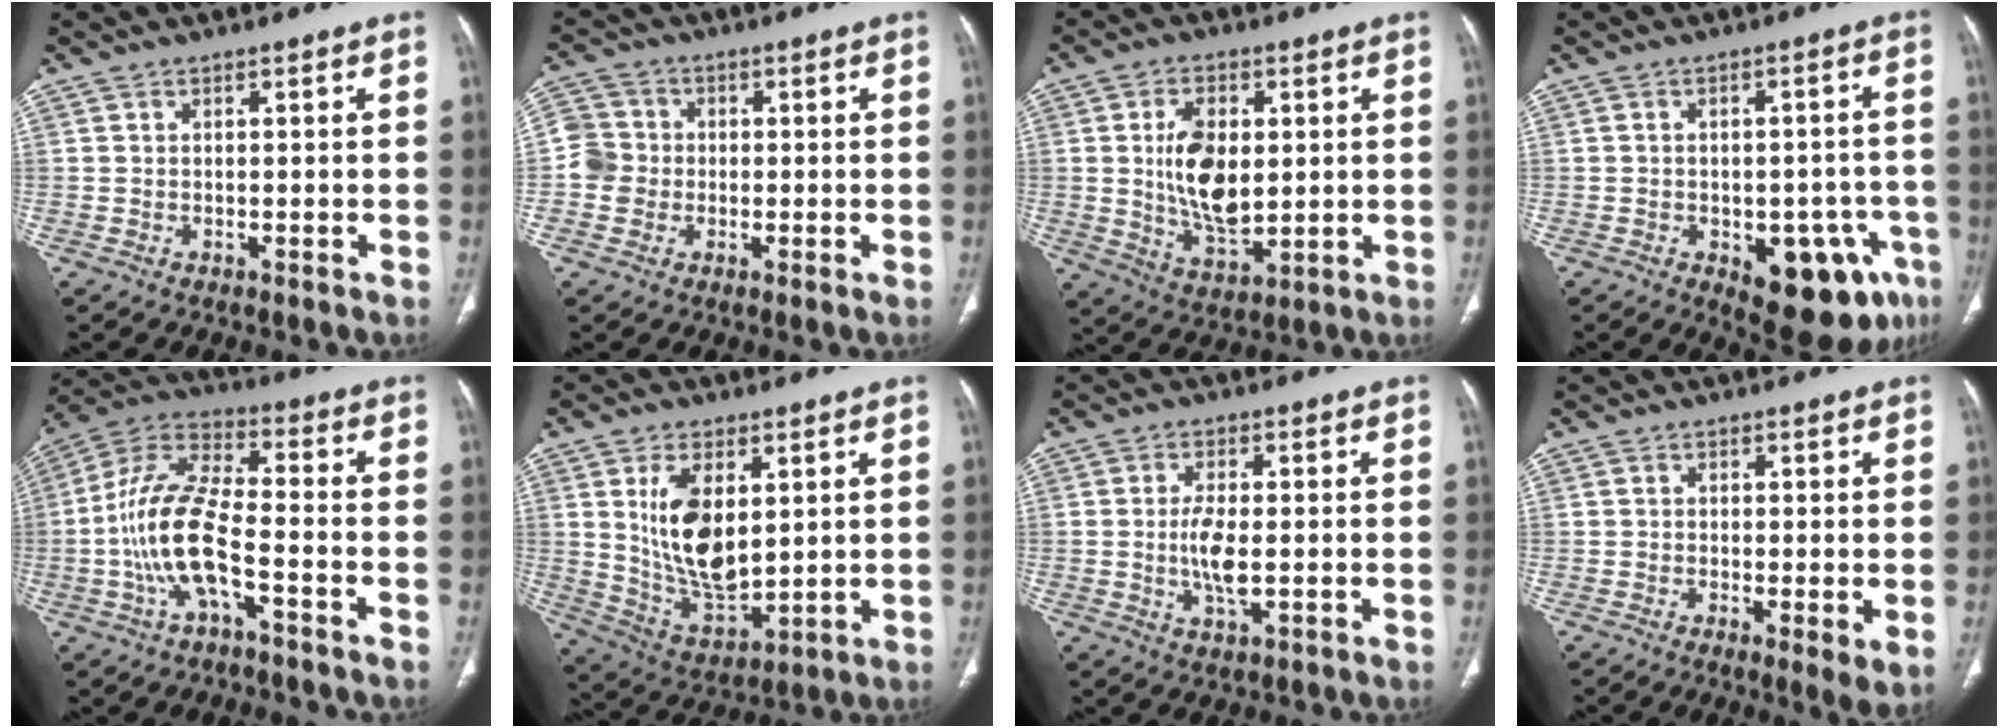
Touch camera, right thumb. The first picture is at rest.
{"total": 5.8, "force": [-0.6, 5.6, 1.3], "torque": [-0.008, 0.012, -0.020]}
{"total": 12.0, "force": [1.3, 6.9, 9.8], "torque": [-0.159, -0.015, 0.033]}
{"total": 14.6, "force": [-6.4, 7.2, 11.0], "torque": [-0.101, 0.026, -0.068]}
{"total": 14.3, "force": [-4.1, 5.3, 12.7], "torque": [-0.268, 0.043, -0.080]}
{"total": 14.0, "force": [3.3, 7.5, 11.3], "torque": [-0.192, -0.026, 0.077]}
{"total": 5.9, "force": [-0.5, 2.3, 5.4], "torque": [-0.114, -0.006, -0.009]}
{"total": 4.2, "force": [-0.7, 1.1, 4.0], "torque": [-0.070, -0.015, -0.015]}